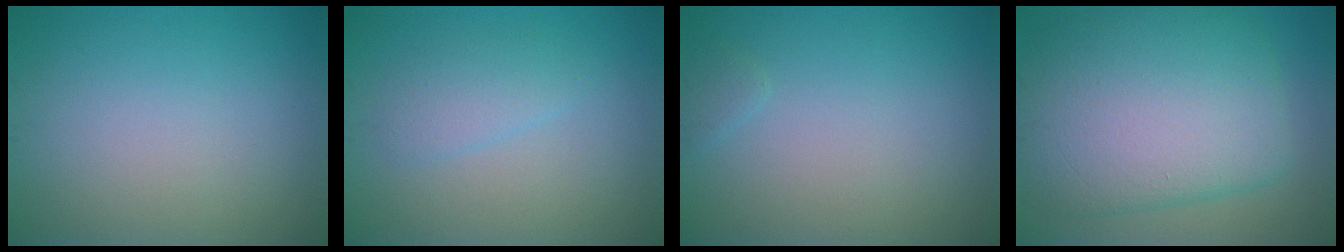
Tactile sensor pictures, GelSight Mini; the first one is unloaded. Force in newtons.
{"total": 2.0, "press": 2.0, "slide": 0.1}
{"total": 0.6, "press": 0.6, "slide": 0.1}
{"total": 11.6, "press": 11.6, "slide": 0.5}